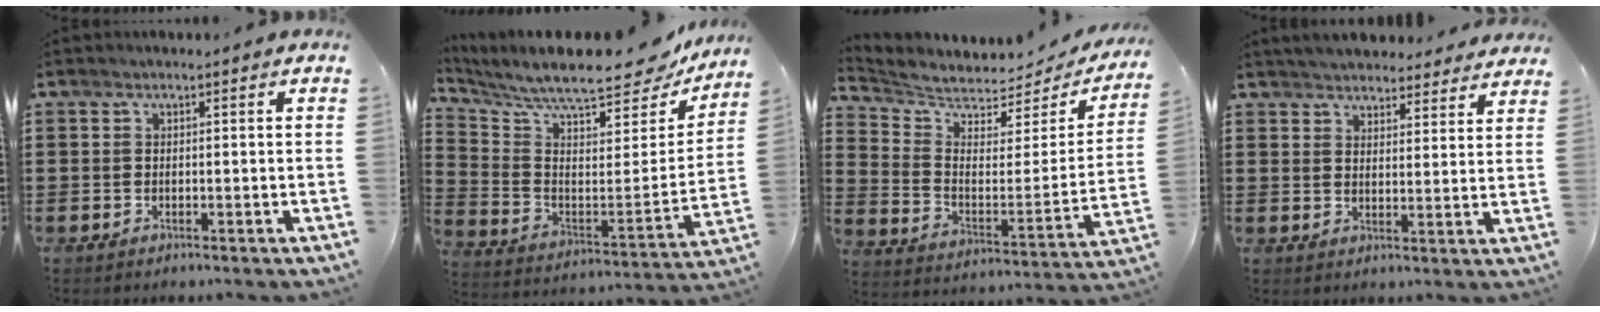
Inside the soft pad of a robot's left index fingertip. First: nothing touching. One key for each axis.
{"total": 8.6, "fx": 7.5, "fy": 1.0, "fz": 4.0, "tx": -0.106, "ty": -0.070, "tz": 0.121}
{"total": 3.9, "fx": 3.8, "fy": 0.8, "fz": 0.7, "tx": -0.041, "ty": -0.047, "tz": 0.058}
{"total": 4.2, "fx": 4.1, "fy": 0.4, "fz": 0.3, "tx": -0.021, "ty": -0.018, "tz": 0.075}